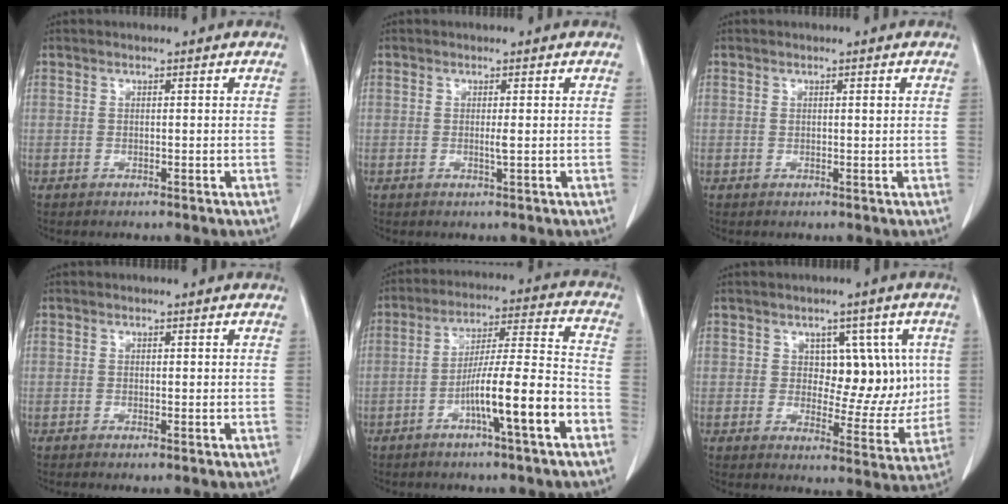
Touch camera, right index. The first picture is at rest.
{"total": 0.9, "force": [0.0, -0.1, 0.9], "torque": [-0.018, -0.002, -0.001]}
{"total": 0.6, "force": [0.2, 0.1, 0.6], "torque": [-0.013, -0.001, 0.005]}
{"total": 0.6, "force": [-0.3, 0.1, 0.6], "torque": [-0.012, -0.002, -0.004]}
{"total": 12.6, "force": [-5.5, 0.1, 11.3], "torque": [-0.190, 0.010, -0.093]}
{"total": 9.0, "force": [1.7, 5.3, 7.0], "torque": [-0.073, 0.013, 0.034]}